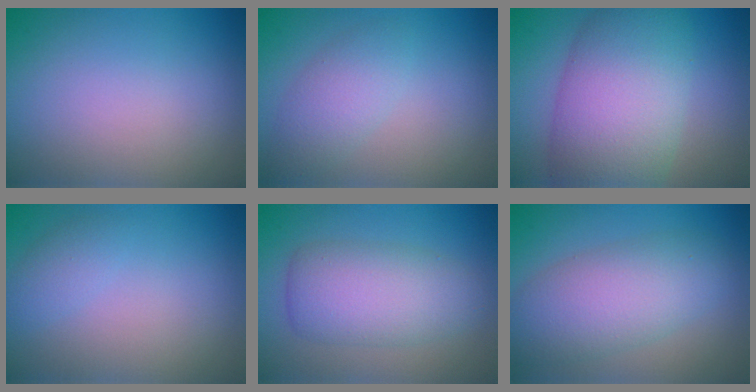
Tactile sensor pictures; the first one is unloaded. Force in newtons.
{"total": 2.9, "press": 2.9, "slide": 0.2}
{"total": 10.7, "press": 10.7, "slide": 0.3}
{"total": 1.3, "press": 1.3, "slide": 0.1}
{"total": 5.8, "press": 5.8, "slide": 0.0}
{"total": 6.5, "press": 6.5, "slide": 0.3}